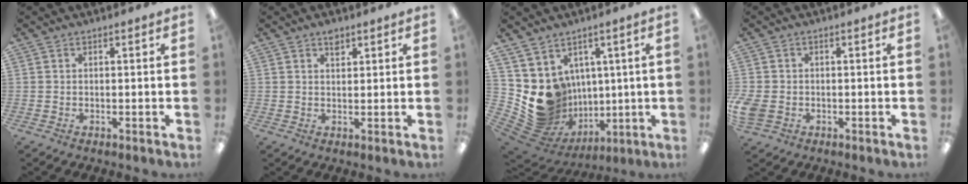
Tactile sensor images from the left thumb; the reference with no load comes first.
{"total": 2.5, "force": [1.8, 1.3, 1.2], "torque": [-0.010, -0.006, 0.030]}
{"total": 11.9, "force": [0.2, 11.4, 3.6], "torque": [-0.098, -0.038, 0.029]}
{"total": 4.4, "force": [-1.0, 3.5, 2.5], "torque": [-0.059, 0.002, -0.019]}